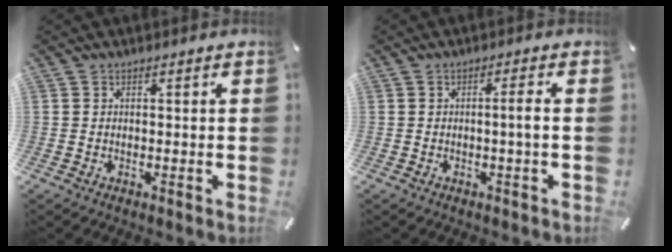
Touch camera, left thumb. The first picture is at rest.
{"total": 3.6, "force": [-0.3, 0.1, 3.5], "torque": [-0.064, -0.002, -0.008]}